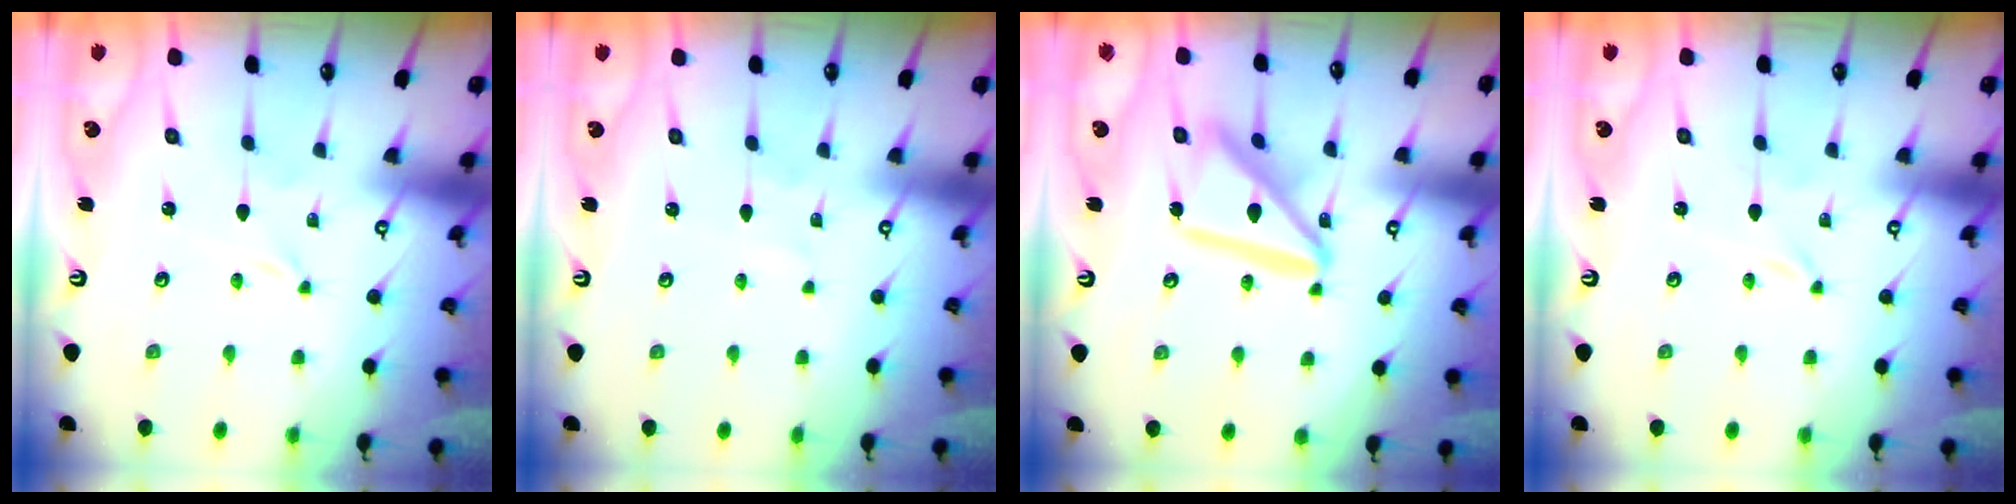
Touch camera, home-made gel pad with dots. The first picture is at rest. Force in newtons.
{"total": 2.2, "press": 2.1, "slide": 0.3}
{"total": 17.0, "press": 16.9, "slide": 1.7}
{"total": 0.0}